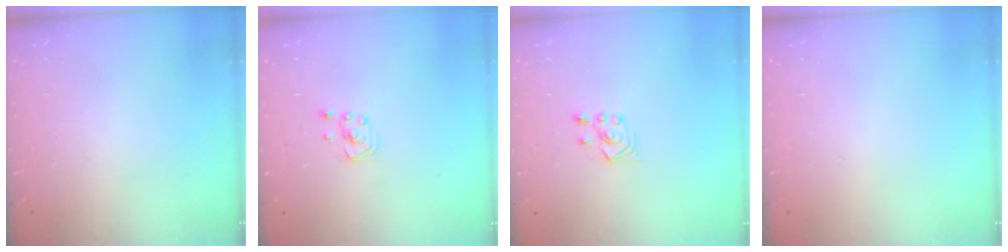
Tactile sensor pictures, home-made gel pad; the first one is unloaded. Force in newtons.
{"total": 2.0, "press": 2.0, "slide": 0.1}
{"total": 2.9, "press": 2.5, "slide": 1.4}
{"total": 0.0}